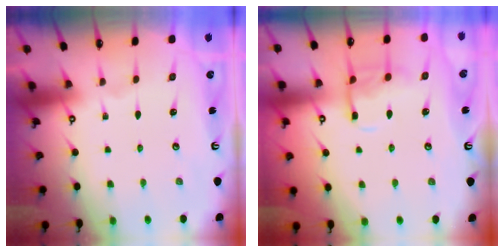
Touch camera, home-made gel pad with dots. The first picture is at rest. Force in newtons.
{"total": 10.7, "press": 10.6, "slide": 1.2}